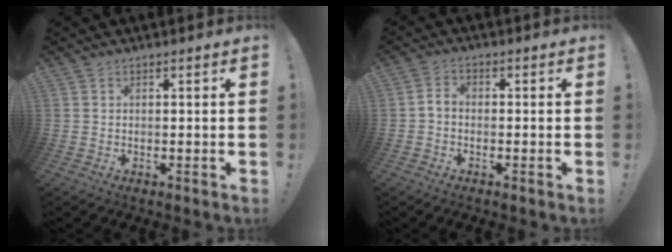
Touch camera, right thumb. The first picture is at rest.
{"total": 2.5, "force": [-1.4, 1.5, 1.4], "torque": [-0.025, 0.009, -0.025]}